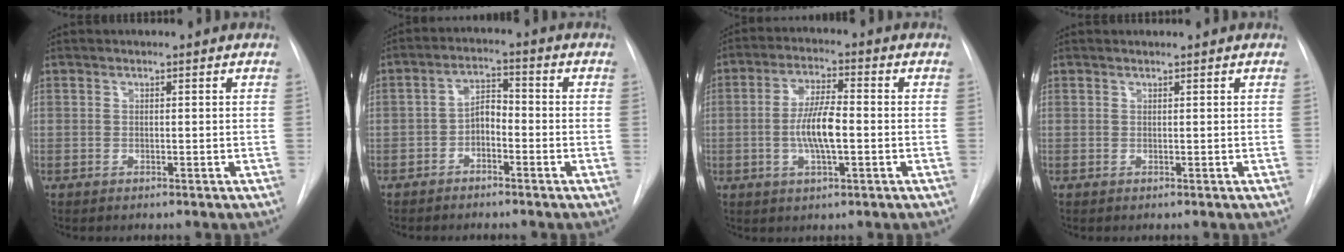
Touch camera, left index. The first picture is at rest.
{"total": 3.9, "force": [-1.8, 2.0, 2.9], "torque": [-0.054, 0.015, -0.037]}
{"total": 7.5, "force": [-1.1, 1.7, 7.3], "torque": [-0.144, 0.002, -0.024]}
{"total": 0.6, "force": [0.6, -0.1, 0.1], "torque": [-0.006, 0.007, 0.013]}